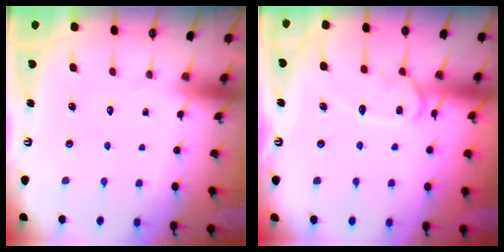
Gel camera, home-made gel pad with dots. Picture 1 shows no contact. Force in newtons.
{"total": 13.1, "press": 13.1, "slide": 1.3}